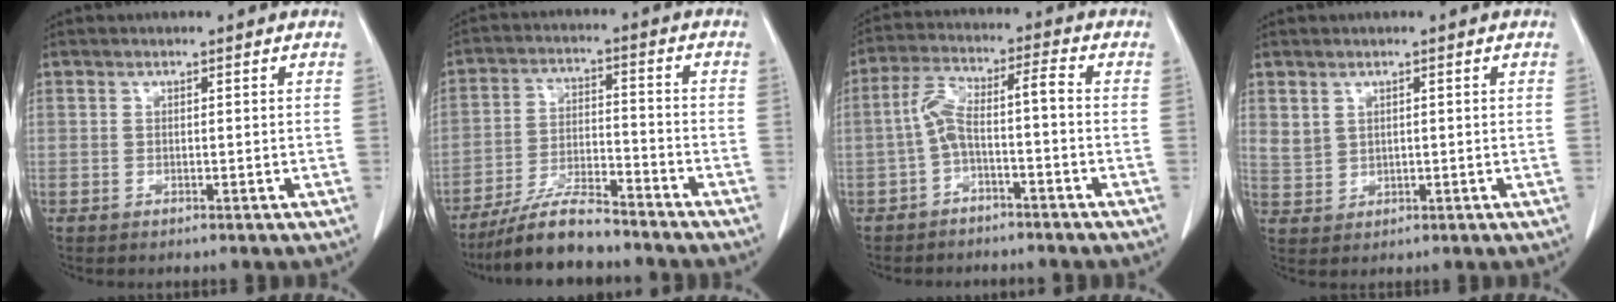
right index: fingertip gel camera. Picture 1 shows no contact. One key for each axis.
{"total": 10.0, "fx": -8.7, "fy": 1.5, "fz": 4.6, "tx": -0.087, "ty": -0.009, "tz": -0.159}
{"total": 6.4, "fx": -2.0, "fy": 0.8, "fz": 6.1, "tx": -0.120, "ty": 0.037, "tz": -0.036}
{"total": 2.9, "fx": 1.4, "fy": 2.4, "fz": 1.0, "tx": -0.020, "ty": 0.002, "tz": 0.038}